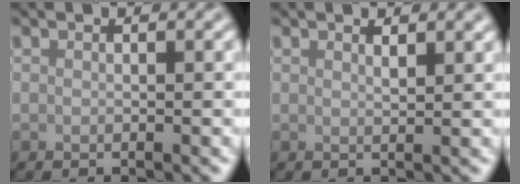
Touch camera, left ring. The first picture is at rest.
{"total": 0.9, "force": [0.8, 0.2, 0.4], "torque": [-0.006, 0.000, 0.013]}